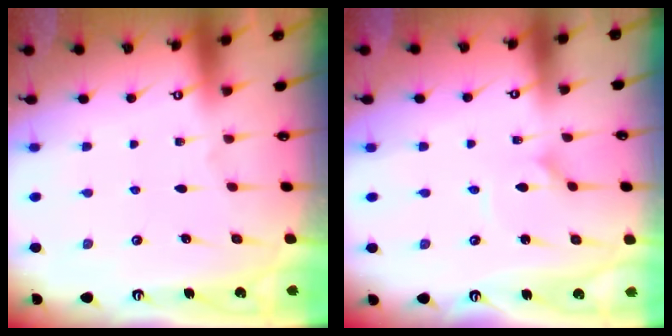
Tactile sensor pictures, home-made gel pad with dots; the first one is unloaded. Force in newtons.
{"total": 1.0, "press": 1.0, "slide": 0.2}